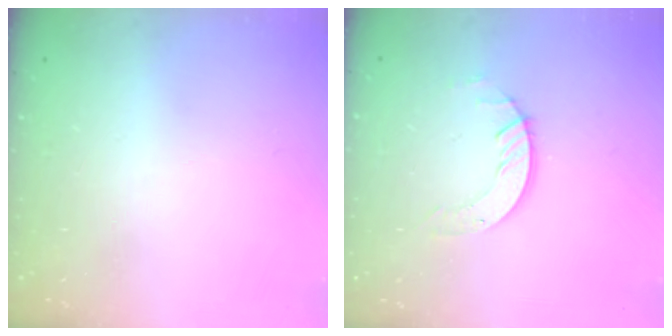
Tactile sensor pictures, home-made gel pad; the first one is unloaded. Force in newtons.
{"total": 4.5, "press": 4.5, "slide": 0.4}